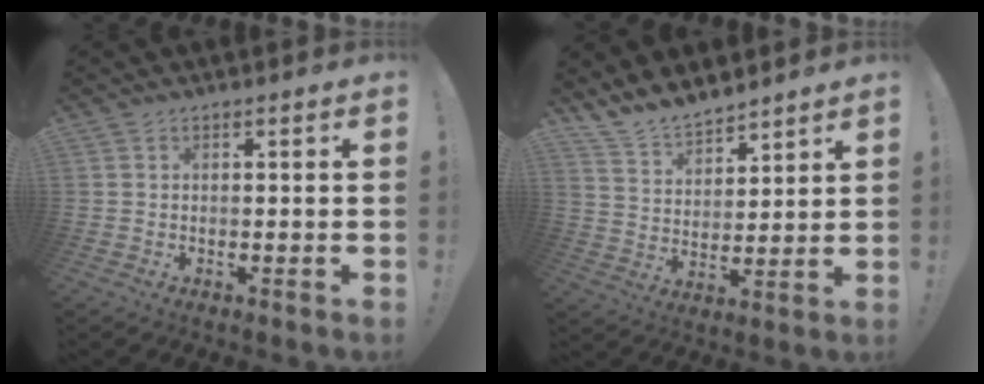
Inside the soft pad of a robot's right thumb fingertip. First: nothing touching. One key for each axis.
{"total": 9.3, "fx": 8.7, "fy": 3.2, "fz": 1.5, "tx": -0.049, "ty": -0.069, "tz": 0.170}